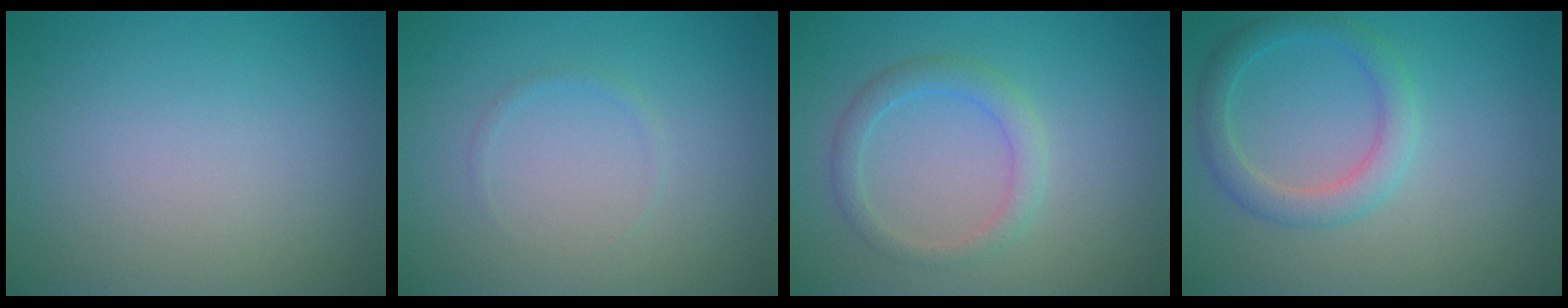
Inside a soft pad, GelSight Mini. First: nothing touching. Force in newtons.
{"total": 0.5, "press": 0.5, "slide": 0.0}
{"total": 2.3, "press": 2.2, "slide": 0.1}
{"total": 2.8, "press": 2.8, "slide": 0.1}